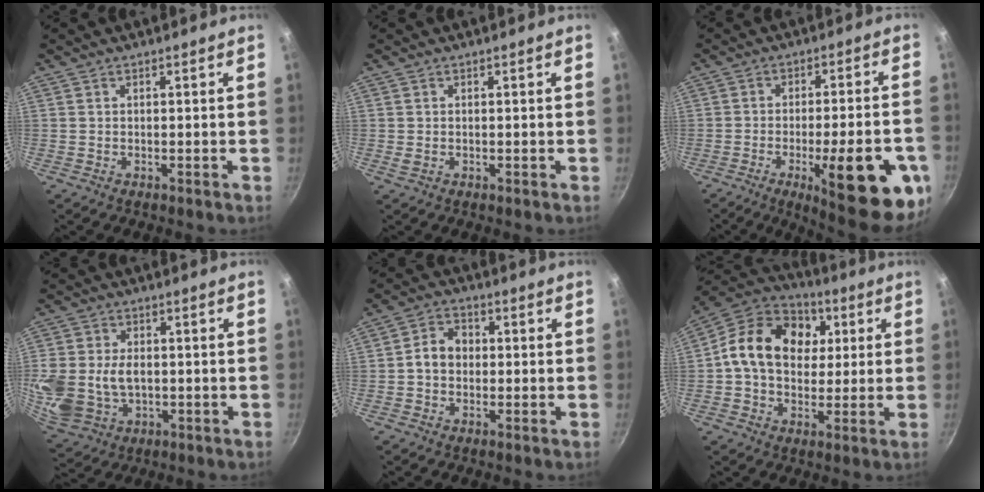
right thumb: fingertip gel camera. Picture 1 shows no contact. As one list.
[{"total": 0.6, "force": [0.1, 0.4, 0.5], "torque": [-0.010, 0.001, 0.003]}, {"total": 20.7, "force": [-7.4, 5.6, 18.5], "torque": [-0.216, 0.015, -0.093]}, {"total": 16.0, "force": [-0.7, 12.1, 10.4], "torque": [-0.239, 0.003, -0.001]}, {"total": 5.8, "force": [-0.1, 4.7, 3.3], "torque": [-0.034, 0.017, -0.014]}, {"total": 18.2, "force": [3.3, 13.8, 11.4], "torque": [-0.168, 0.019, 0.039]}]